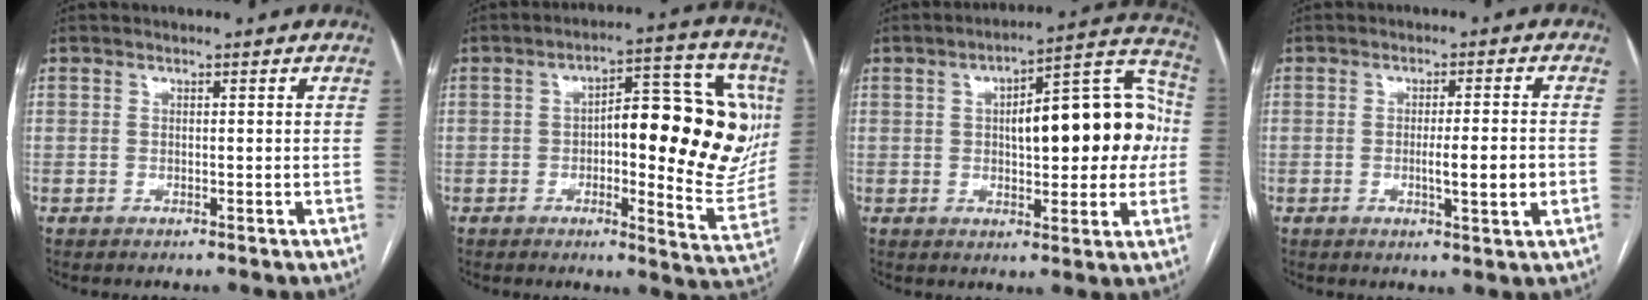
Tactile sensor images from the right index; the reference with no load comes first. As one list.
[{"total": 19.9, "force": [2.0, 6.2, 18.8], "torque": [-0.221, 0.029, 0.030]}, {"total": 17.4, "force": [1.1, 5.8, 16.3], "torque": [-0.216, 0.046, 0.020]}, {"total": 5.4, "force": [-1.2, 0.2, 5.3], "torque": [-0.083, -0.007, -0.016]}]